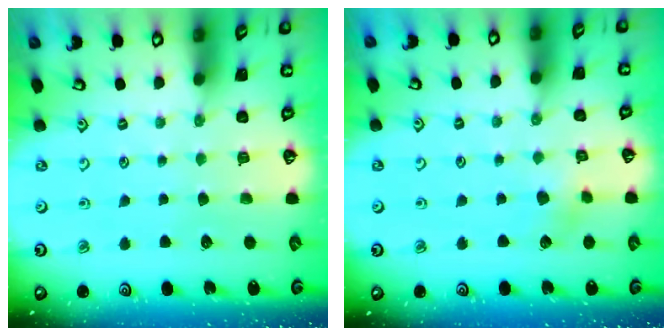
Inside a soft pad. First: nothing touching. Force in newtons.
{"total": 3.6, "press": 3.6, "slide": 0.3}